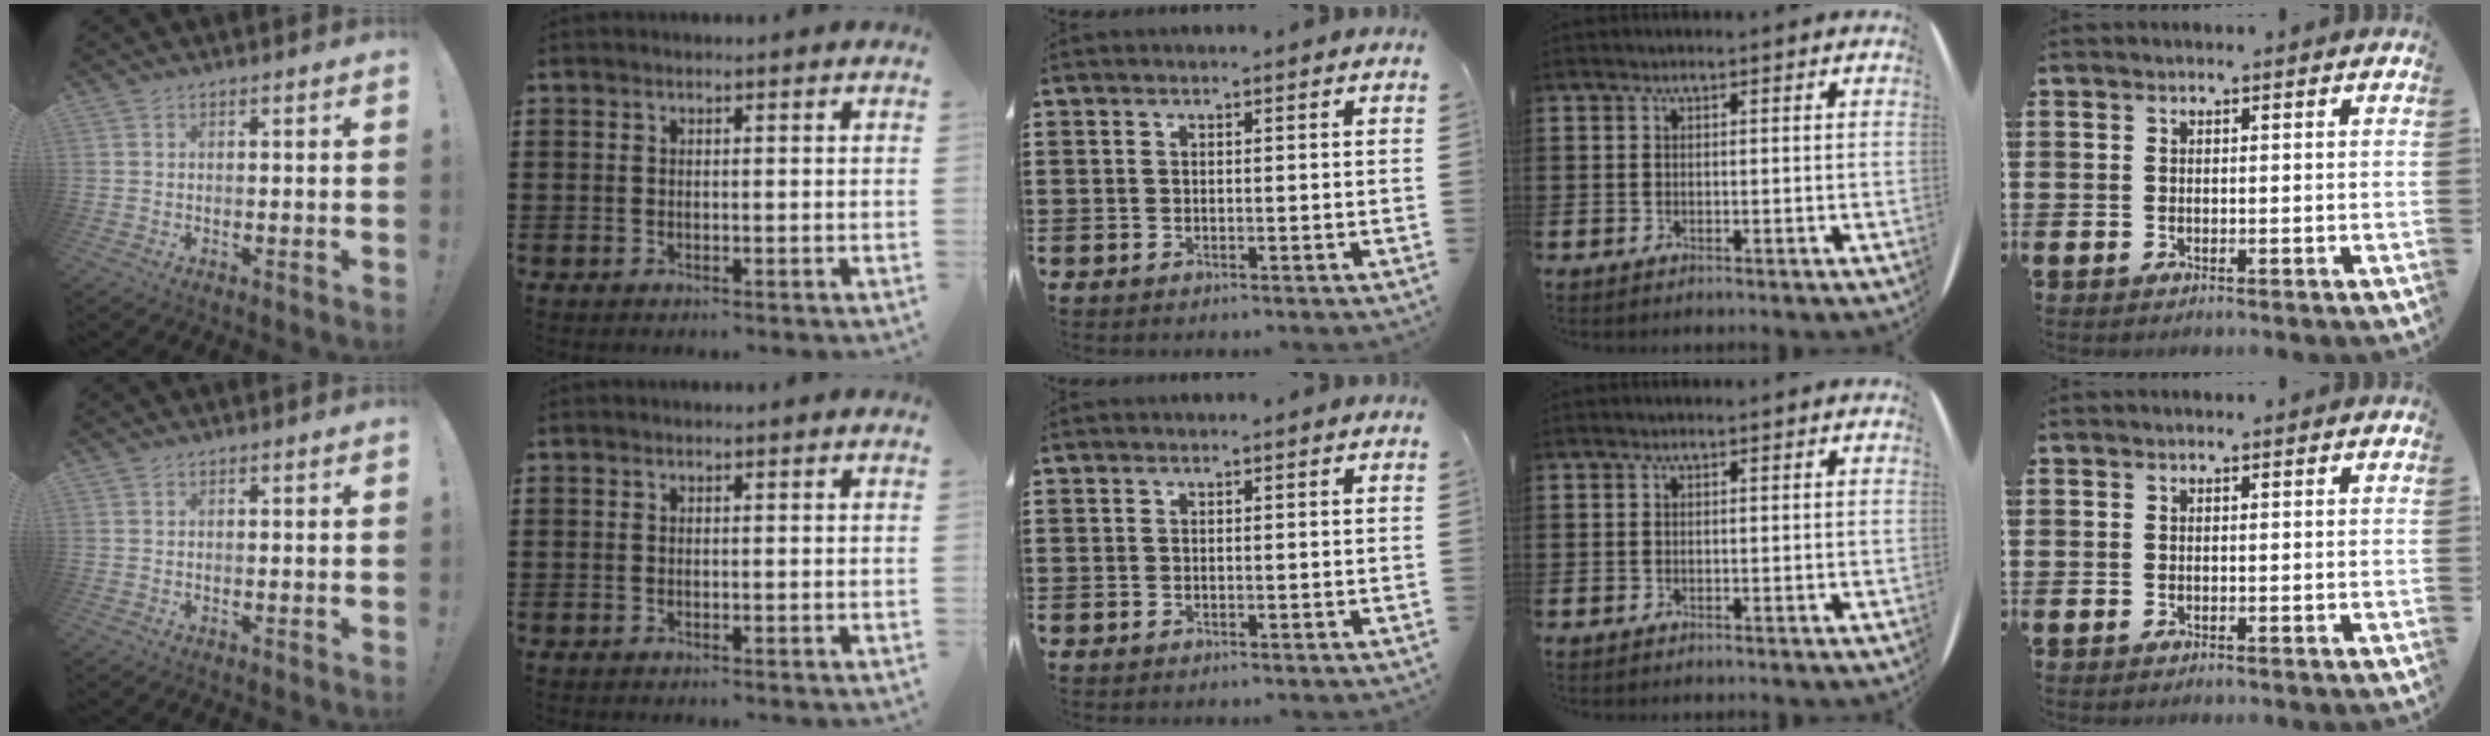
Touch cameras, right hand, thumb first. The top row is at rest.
{}